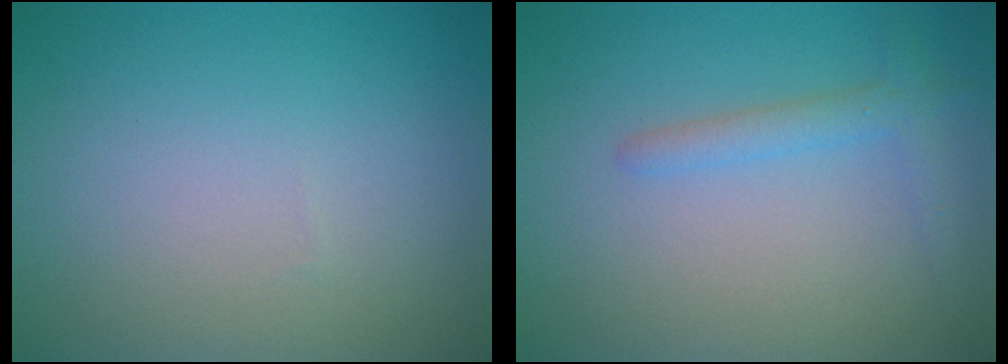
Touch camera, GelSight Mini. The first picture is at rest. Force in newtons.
{"total": 1.9, "press": 1.9, "slide": 0.1}